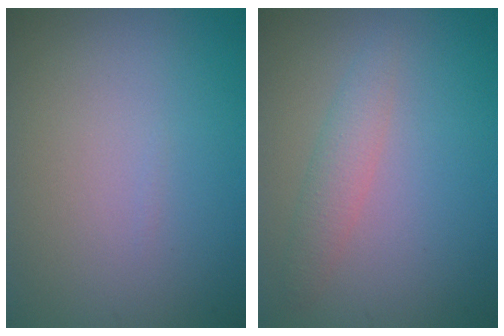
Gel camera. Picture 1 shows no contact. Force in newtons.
{"total": 1.3, "press": 1.3, "slide": 0.3}